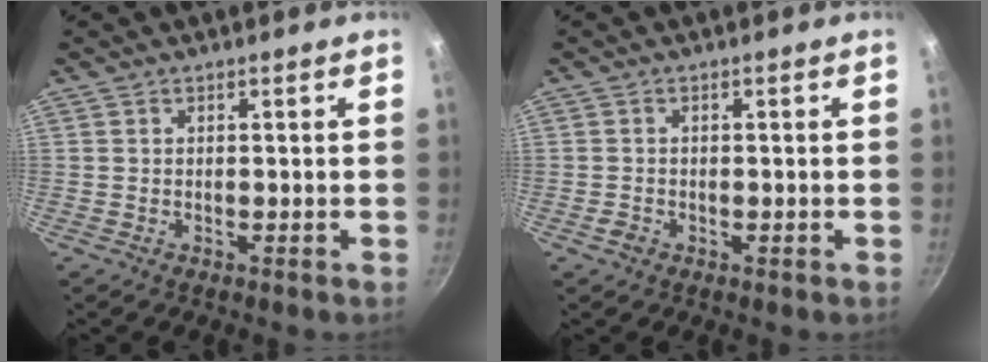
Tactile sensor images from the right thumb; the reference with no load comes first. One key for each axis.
{"total": 1.6, "fx": -0.7, "fy": 1.2, "fz": 0.8, "tx": -0.016, "ty": 0.003, "tz": -0.015}